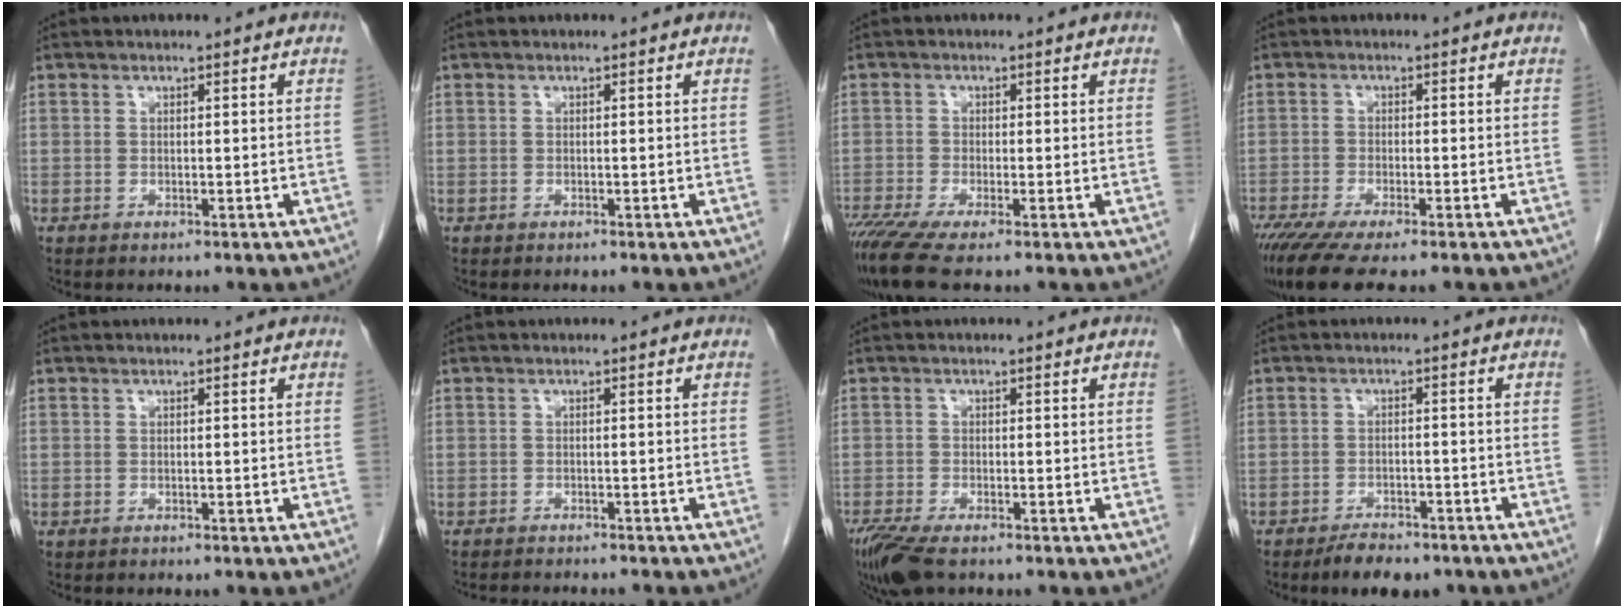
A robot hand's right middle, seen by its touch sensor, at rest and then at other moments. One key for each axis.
{"total": 0.0}
{"total": 6.1, "fx": -4.4, "fy": 0.2, "fz": 4.1, "tx": -0.073, "ty": -0.017, "tz": -0.081}
{"total": 9.9, "fx": -7.8, "fy": 1.3, "fz": 6.1, "tx": -0.094, "ty": -0.020, "tz": -0.125}
{"total": 0.0}
{"total": 6.3, "fx": -5.9, "fy": 0.8, "fz": 2.1, "tx": -0.021, "ty": -0.007, "tz": -0.078}
{"total": 6.7, "fx": -4.9, "fy": 1.9, "fz": 4.2, "tx": -0.082, "ty": -0.017, "tz": -0.087}
{"total": 5.6, "fx": -4.5, "fy": 2.1, "fz": 2.6, "tx": -0.042, "ty": -0.003, "tz": -0.068}